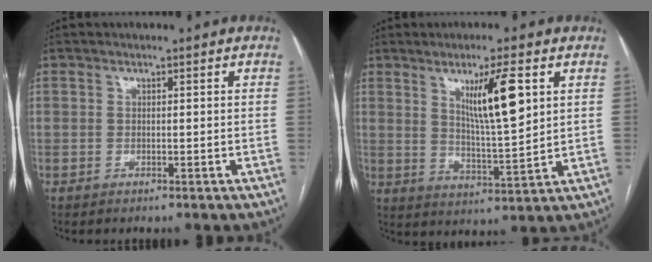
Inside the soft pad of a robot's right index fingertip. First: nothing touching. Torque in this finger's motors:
{"motor_torque": [0.42, 0.26, 0.51, 0.08]}